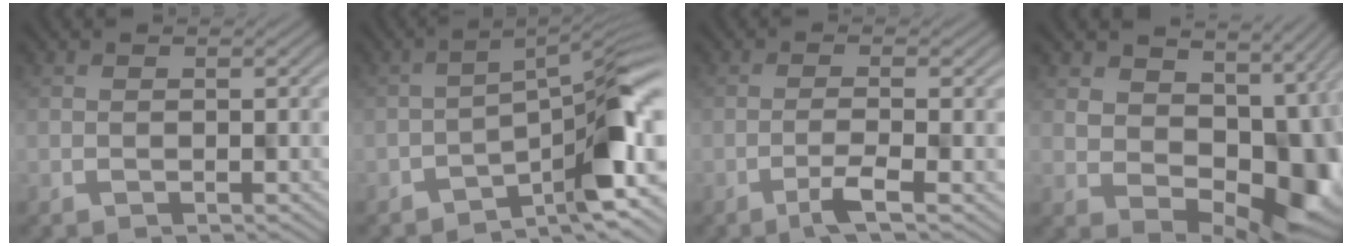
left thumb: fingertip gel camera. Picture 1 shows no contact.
{"total": 6.0, "force": [-2.4, 1.1, 5.4], "torque": [-0.070, 0.013, -0.047]}
{"total": 2.4, "force": [-0.9, 0.0, 2.3], "torque": [-0.035, 0.007, -0.033]}
{"total": 9.3, "force": [2.5, 6.3, 6.3], "torque": [-0.095, -0.027, 0.051]}